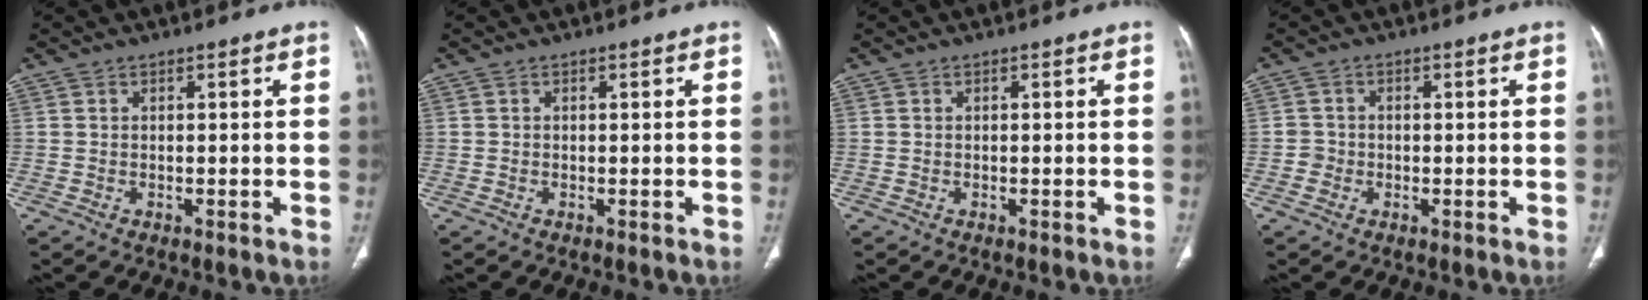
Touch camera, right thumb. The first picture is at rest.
{"total": 0.0}
{"total": 0.0}
{"total": 2.1, "force": [-0.6, 2.0, 0.4], "torque": [0.003, 0.008, -0.015]}